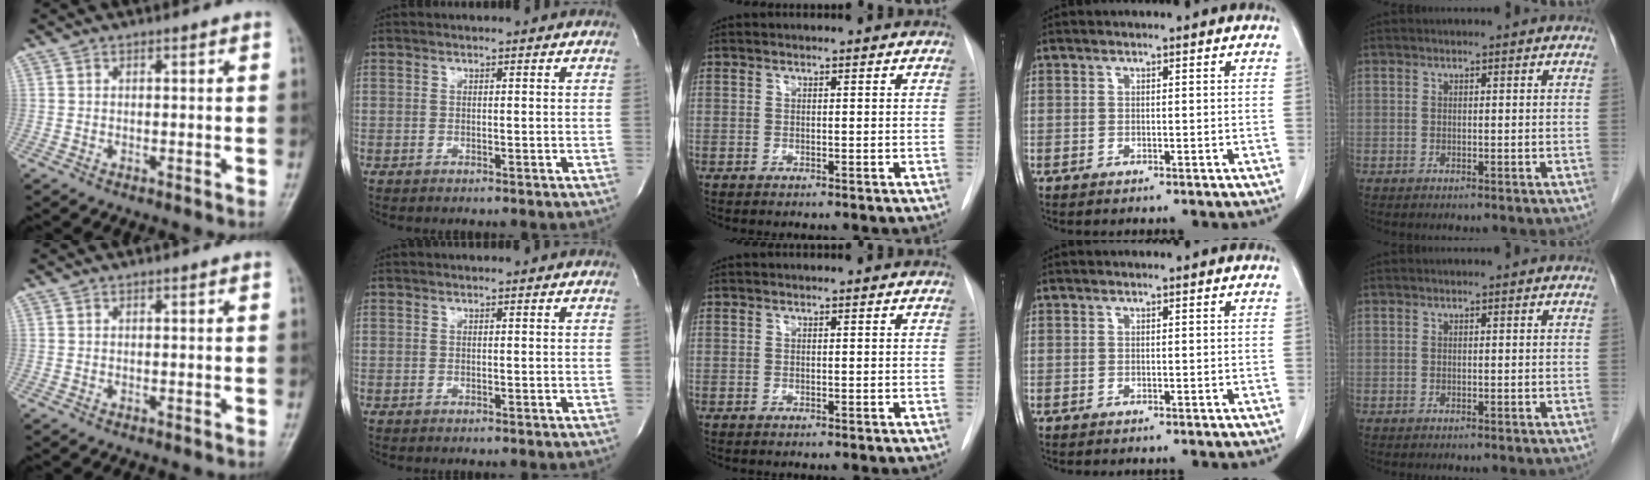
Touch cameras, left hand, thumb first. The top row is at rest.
{}